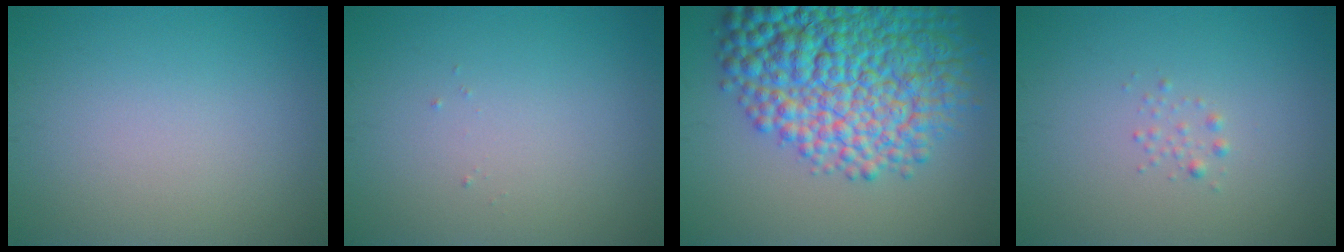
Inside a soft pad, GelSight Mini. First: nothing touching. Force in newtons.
{"total": 0.0}
{"total": 13.0, "press": 13.0, "slide": 0.4}
{"total": 0.7, "press": 0.7, "slide": 0.0}